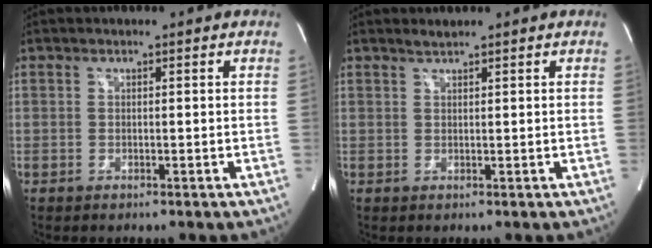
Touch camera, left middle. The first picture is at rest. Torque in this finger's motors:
{"motor_torque": [0.13, -0.05, -0.06, 0.01]}